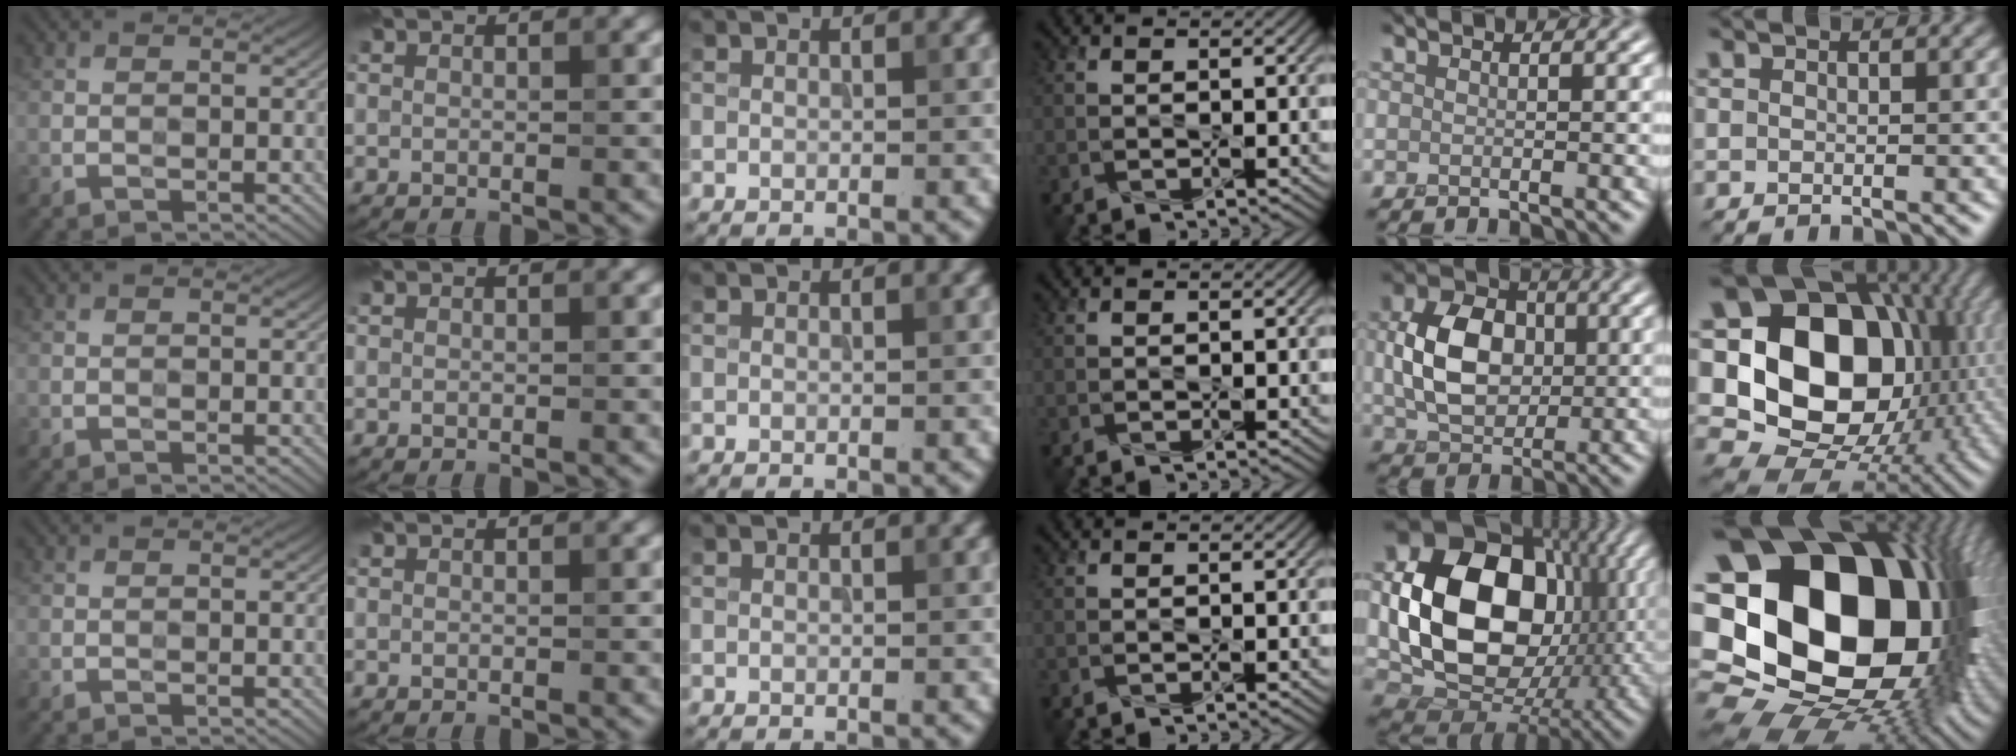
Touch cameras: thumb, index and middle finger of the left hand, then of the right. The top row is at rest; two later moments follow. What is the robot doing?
{"motion": "press", "object": "stapler"}